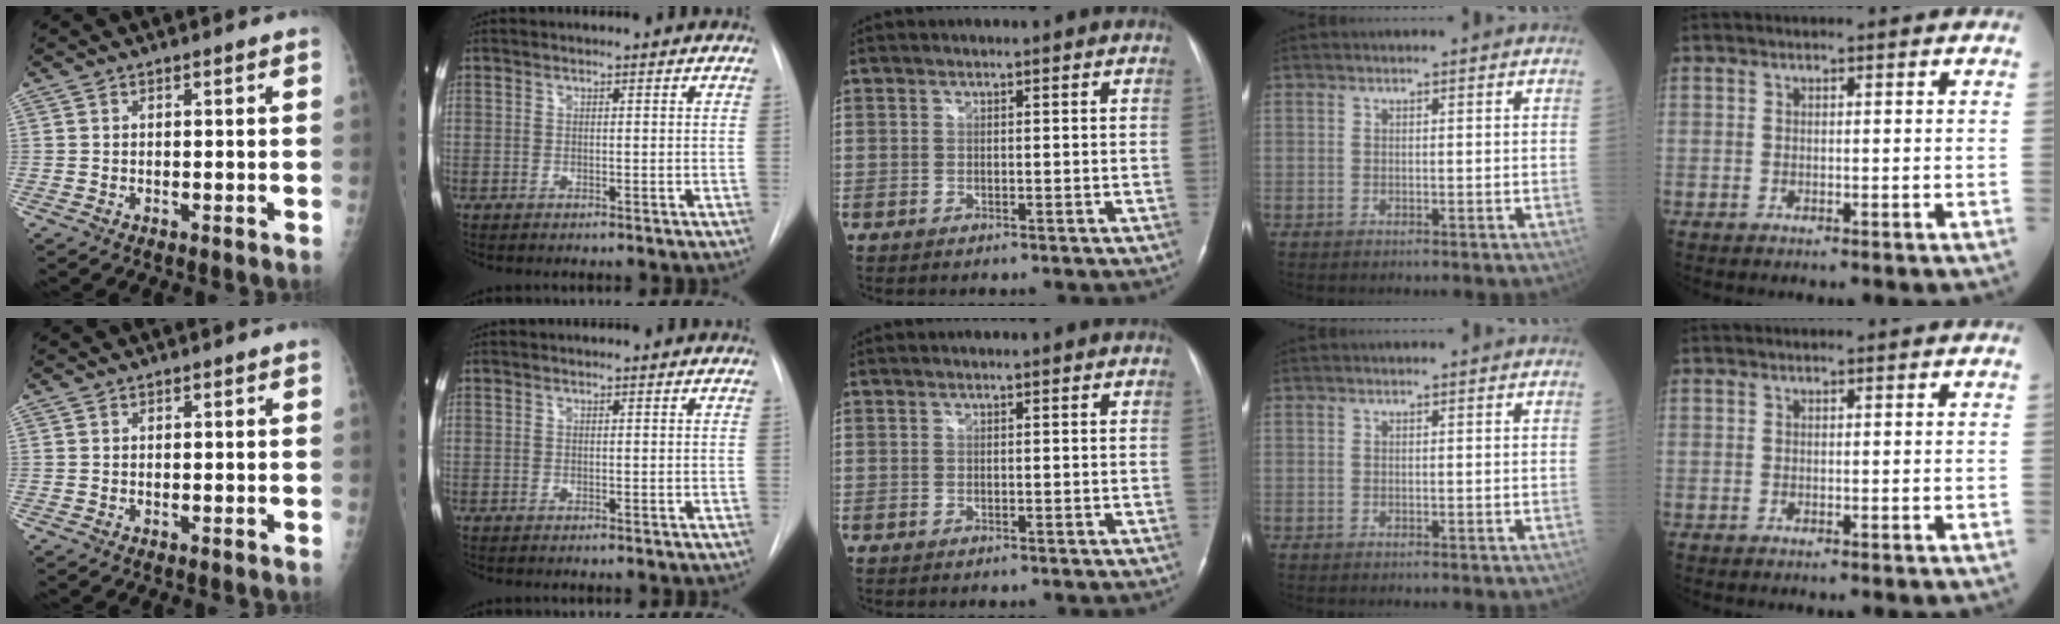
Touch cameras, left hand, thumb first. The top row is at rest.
{}